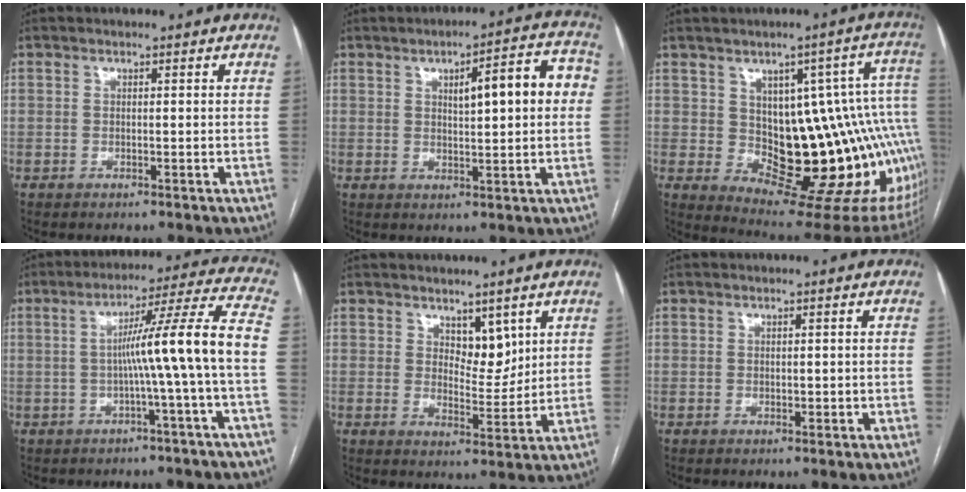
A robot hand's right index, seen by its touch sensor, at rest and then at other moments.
{"total": 9.9, "force": [1.8, 2.0, 9.5], "torque": [-0.127, 0.027, 0.024]}
{"total": 19.9, "force": [-0.4, 6.6, 18.7], "torque": [-0.159, 0.027, 0.015]}
{"total": 11.3, "force": [-1.6, -2.3, 11.0], "torque": [-0.158, 0.022, -0.022]}
{"total": 5.0, "force": [2.8, 2.6, 3.2], "torque": [-0.044, -0.006, 0.051]}
{"total": 1.2, "force": [0.0, 1.0, 0.6], "torque": [-0.009, 0.004, 0.002]}